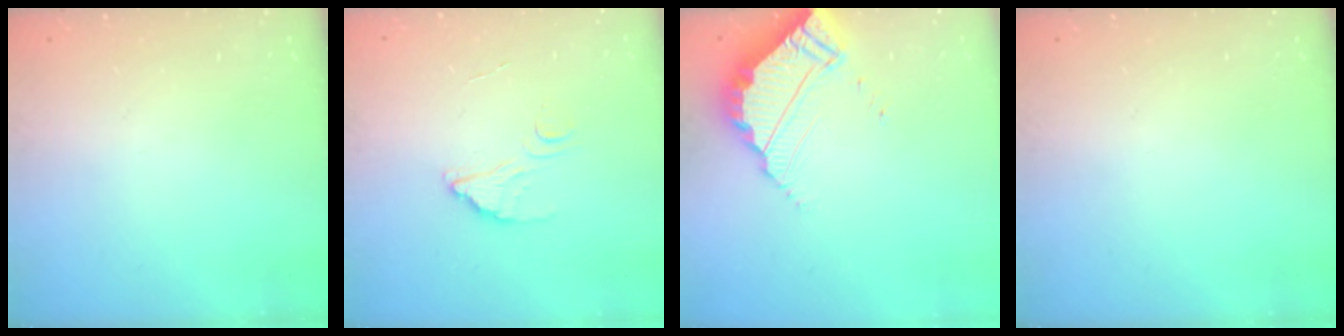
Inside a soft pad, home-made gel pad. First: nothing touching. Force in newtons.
{"total": 4.4, "press": 4.3, "slide": 0.3}
{"total": 6.7, "press": 6.6, "slide": 0.4}
{"total": 0.0}